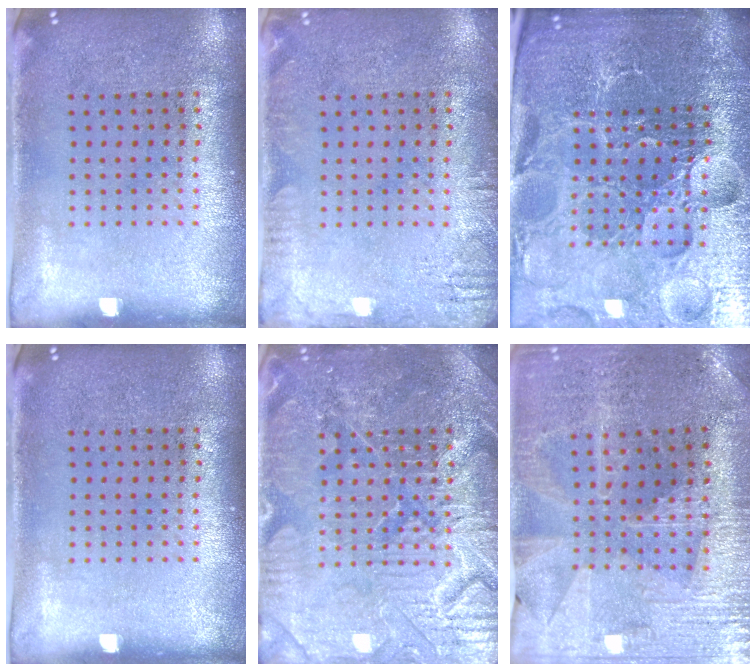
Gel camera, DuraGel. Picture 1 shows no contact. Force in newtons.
{"total": 2.2, "press": 2.2, "slide": 0.3}
{"total": 5.7, "press": 5.3, "slide": 2.2}
{"total": 0.0}
{"total": 4.6, "press": 4.6, "slide": 0.5}
{"total": 2.0, "press": 2.0, "slide": 0.3}